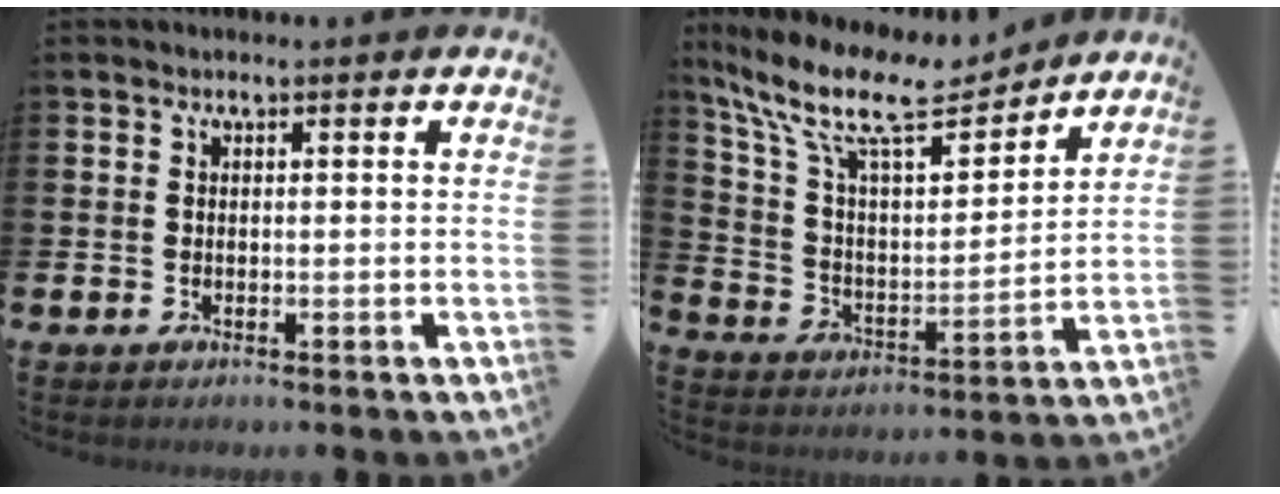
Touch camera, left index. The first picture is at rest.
{"total": 12.3, "force": [10.1, 3.5, 6.0], "torque": [-0.152, -0.057, 0.175]}